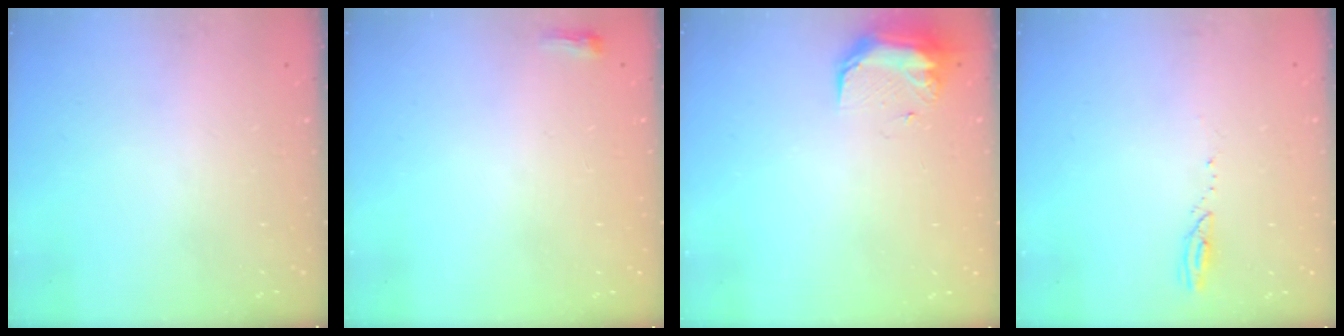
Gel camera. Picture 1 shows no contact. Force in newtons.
{"total": 2.6, "press": 2.5, "slide": 0.6}
{"total": 11.2, "press": 9.8, "slide": 5.5}
{"total": 2.4, "press": 2.4, "slide": 0.3}